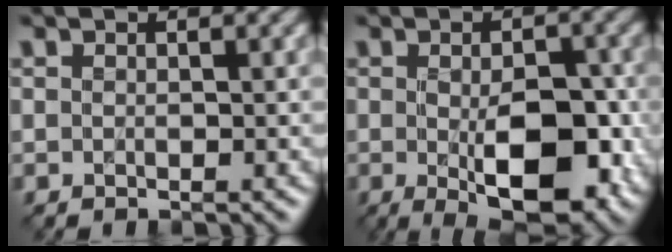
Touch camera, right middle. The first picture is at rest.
{"total": 8.6, "force": [-1.9, 3.7, 7.5], "torque": [-0.118, -0.014, -0.020]}